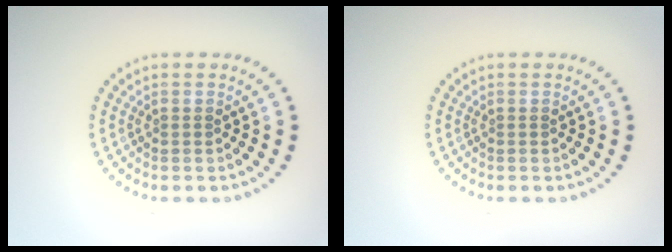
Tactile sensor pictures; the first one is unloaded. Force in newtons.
{"total": 0.0}